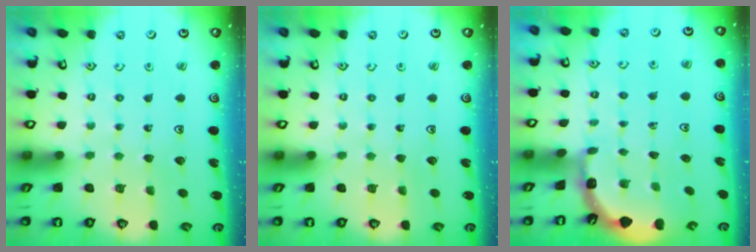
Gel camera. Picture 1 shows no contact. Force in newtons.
{"total": 0.0}
{"total": 1.9, "press": 1.9, "slide": 0.1}